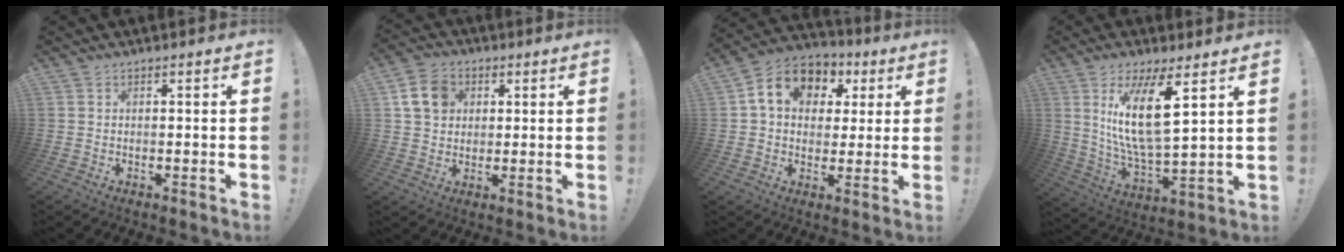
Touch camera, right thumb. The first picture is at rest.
{"total": 9.8, "force": [3.3, 7.9, 4.7], "torque": [-0.083, 0.007, 0.070]}
{"total": 13.3, "force": [4.4, 10.5, 6.9], "torque": [-0.102, -0.006, 0.086]}
{"total": 16.5, "force": [6.8, 4.5, 14.4], "torque": [-0.278, -0.037, 0.103]}